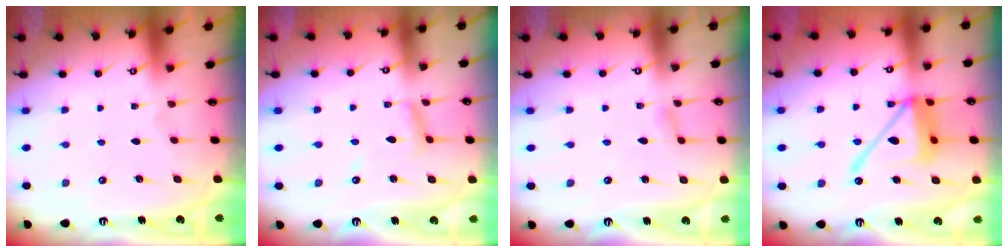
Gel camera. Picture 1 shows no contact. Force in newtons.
{"total": 7.2, "press": 7.2, "slide": 0.5}
{"total": 2.9, "press": 2.9, "slide": 0.4}
{"total": 15.7, "press": 15.6, "slide": 1.7}